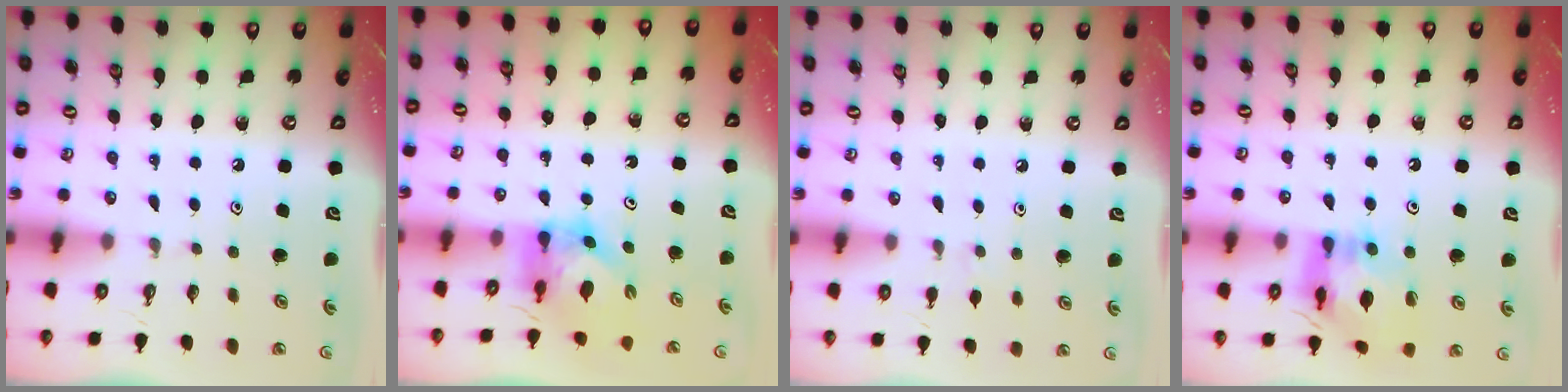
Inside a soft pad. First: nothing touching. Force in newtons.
{"total": 6.1, "press": 6.1, "slide": 0.5}
{"total": 4.8, "press": 4.7, "slide": 0.8}
{"total": 13.0, "press": 12.9, "slide": 1.4}